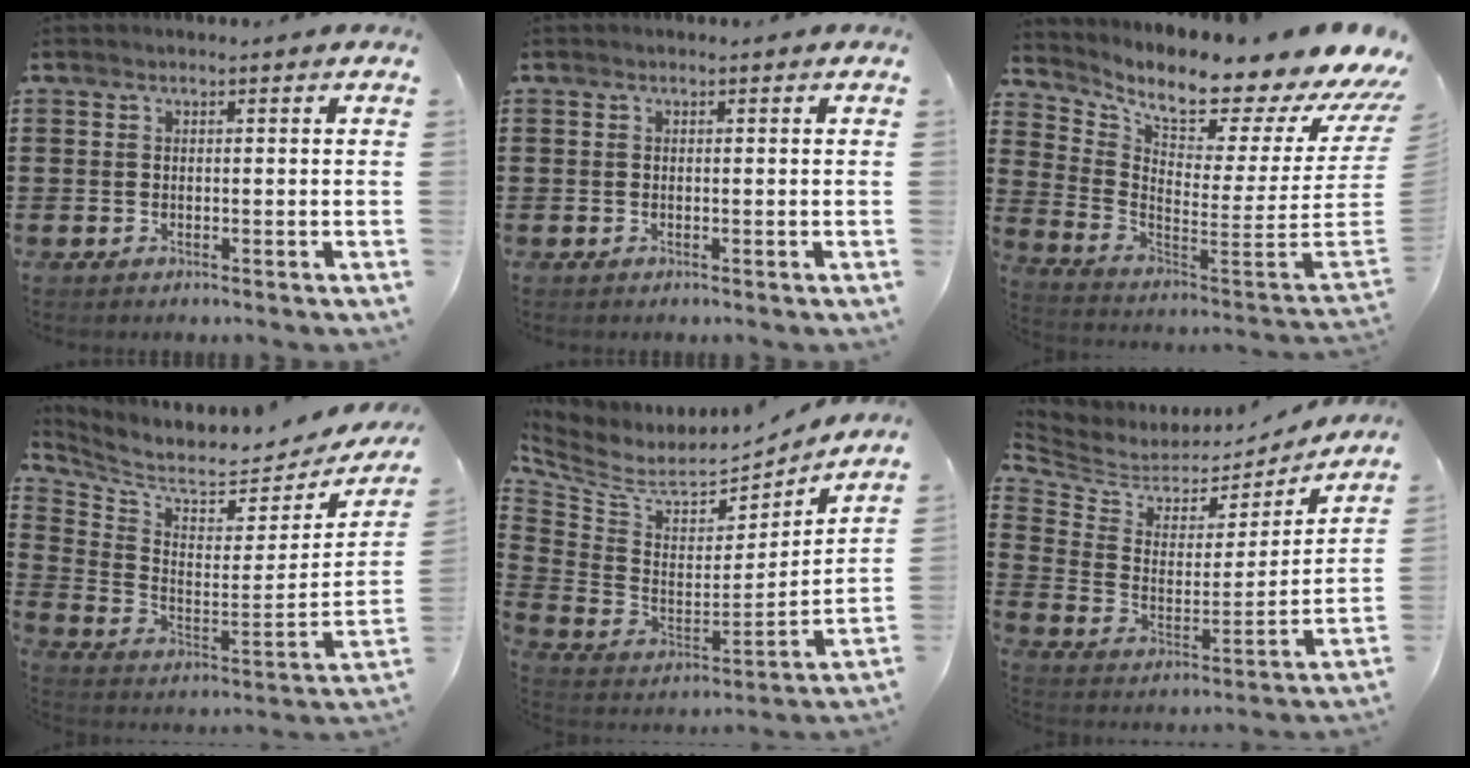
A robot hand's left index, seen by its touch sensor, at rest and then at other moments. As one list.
[{"total": 0.0}, {"total": 7.6, "force": [6.0, 0.5, 4.6], "torque": [-0.089, -0.081, 0.085]}, {"total": 5.2, "force": [5.0, 0.1, 1.5], "torque": [-0.060, -0.061, 0.080]}, {"total": 6.7, "force": [5.4, 2.8, 2.8], "torque": [-0.089, -0.049, 0.092]}, {"total": 5.0, "force": [4.4, 2.2, 0.6], "torque": [-0.048, -0.039, 0.072]}]